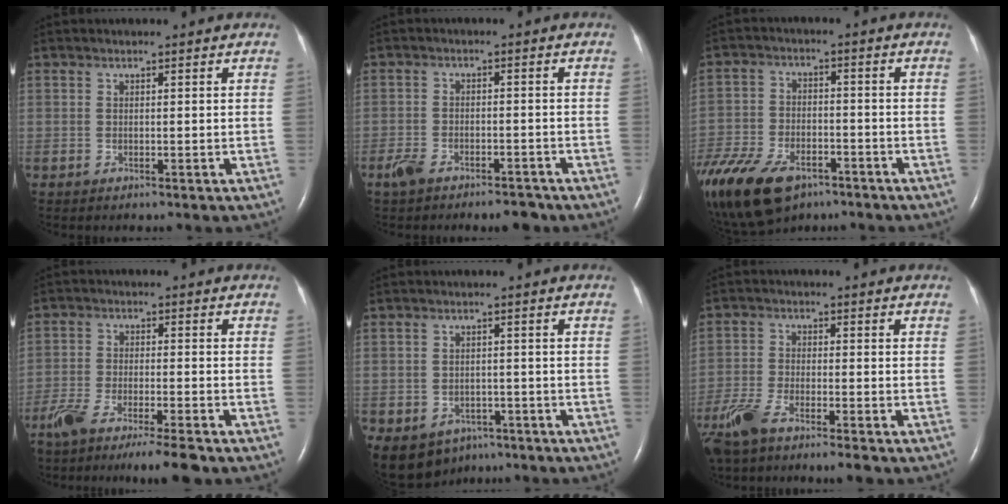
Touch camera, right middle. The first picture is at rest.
{"total": 5.6, "force": [-4.3, 2.0, 2.8], "torque": [-0.054, -0.002, -0.071]}
{"total": 19.9, "force": [-12.6, 10.7, 11.0], "torque": [-0.298, -0.029, -0.214]}
{"total": 10.2, "force": [-8.2, 0.4, 6.1], "torque": [-0.102, -0.023, -0.134]}
{"total": 10.3, "force": [-5.8, 7.8, 3.1], "torque": [-0.086, -0.001, -0.069]}
{"total": 7.8, "force": [-6.0, 1.1, 4.9], "torque": [-0.104, -0.014, -0.113]}